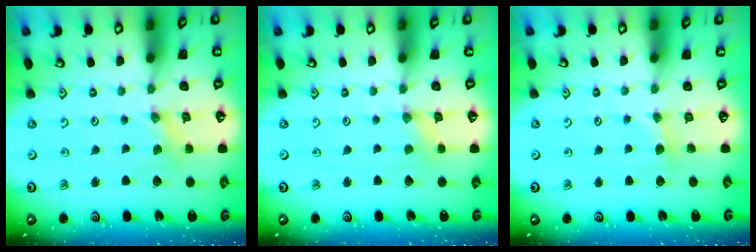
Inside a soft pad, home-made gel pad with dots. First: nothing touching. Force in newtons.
{"total": 1.8, "press": 1.8, "slide": 0.4}
{"total": 2.9, "press": 2.9, "slide": 0.4}